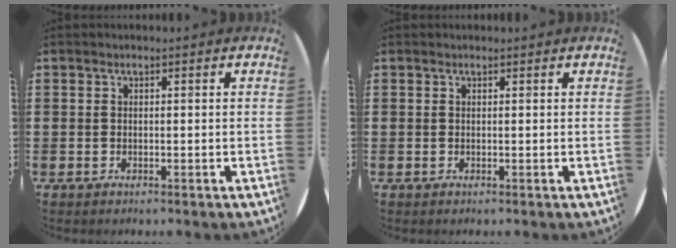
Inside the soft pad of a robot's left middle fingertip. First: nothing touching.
{"total": 0.0}